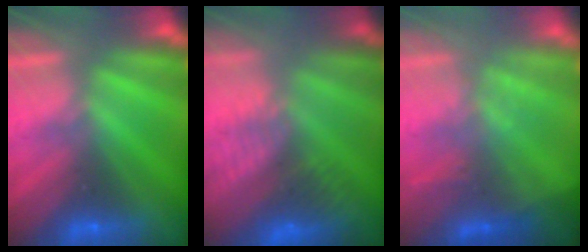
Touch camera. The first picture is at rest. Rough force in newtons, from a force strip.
{"total": 7.3}
{"total": 2.5}